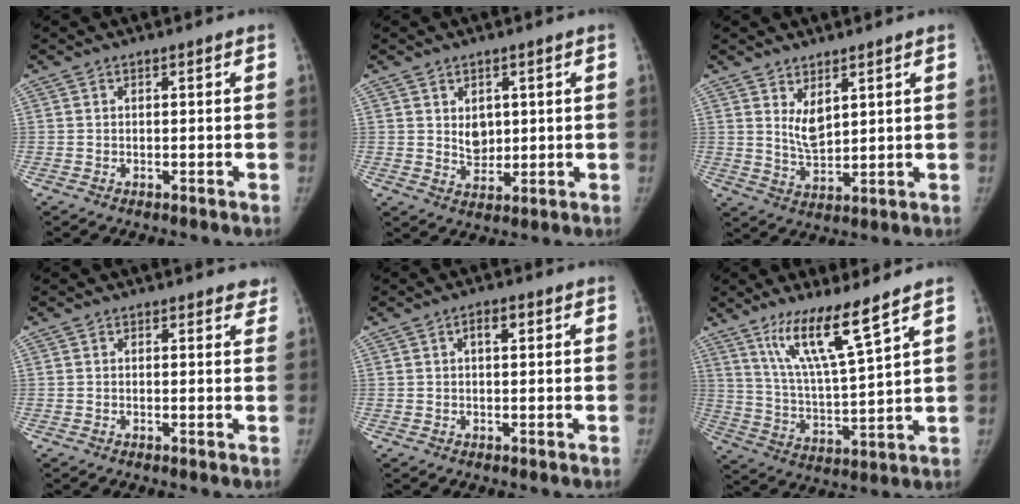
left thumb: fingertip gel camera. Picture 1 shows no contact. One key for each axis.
{"total": 4.5, "fx": 1.1, "fy": 3.5, "fz": 2.7, "tx": -0.022, "ty": -0.012, "tz": 0.026}
{"total": 5.1, "fx": 2.5, "fy": 2.4, "fz": 3.7, "tx": -0.058, "ty": -0.029, "tz": 0.055}
{"total": 2.2, "fx": 1.9, "fy": 1.0, "fz": 0.6, "tx": 0.016, "ty": -0.007, "tz": 0.009}
{"total": 2.7, "fx": 0.9, "fy": 1.2, "fz": 2.2, "tx": -0.035, "ty": 0.006, "tz": 0.013}
{"total": 12.7, "fx": 8.5, "fy": 0.8, "fz": 9.4, "tx": -0.171, "ty": -0.058, "tz": 0.169}